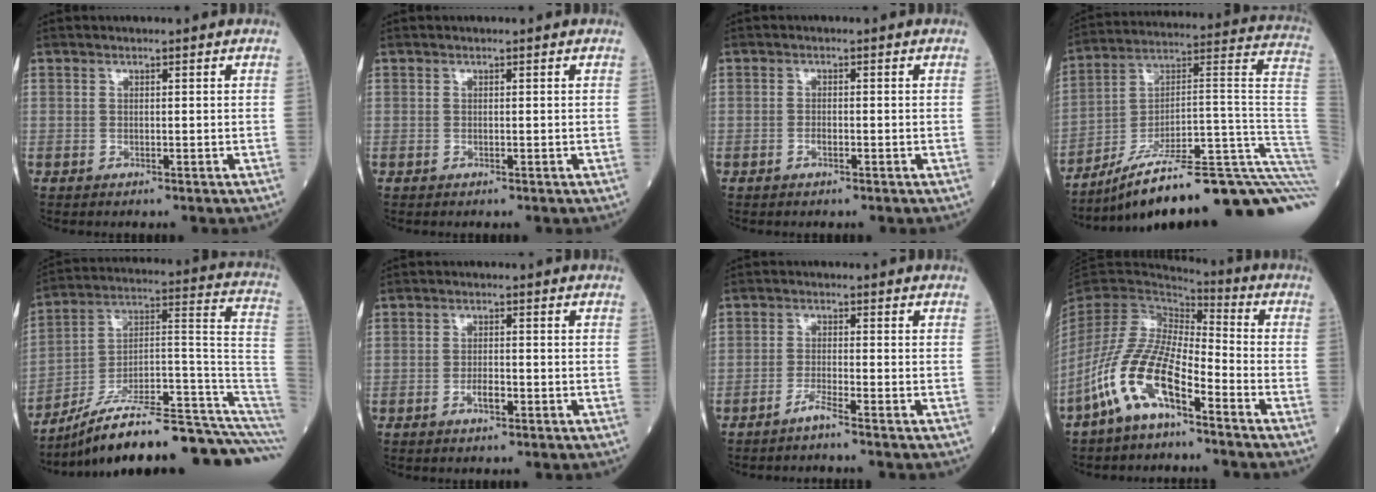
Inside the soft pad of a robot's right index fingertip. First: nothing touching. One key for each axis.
{"total": 0.0}
{"total": 1.1, "fx": -0.5, "fy": 0.4, "fz": 0.9, "tx": -0.016, "ty": 0.002, "tz": -0.009}
{"total": 31.3, "fx": -22.3, "fy": 1.6, "fz": 21.9, "tx": -0.176, "ty": 0.019, "tz": -0.329}
{"total": 25.0, "fx": -20.6, "fy": 1.2, "fz": 14.1, "tx": -0.124, "ty": 0.040, "tz": -0.317}
{"total": 2.3, "fx": -1.1, "fy": 0.7, "fz": 1.9, "tx": -0.031, "ty": 0.003, "tz": -0.017}
{"total": 2.3, "fx": -1.9, "fy": -0.6, "fz": 1.1, "tx": -0.026, "ty": -0.001, "tz": -0.041}
{"total": 12.3, "fx": -6.9, "fy": 3.6, "fz": 9.4, "tx": -0.208, "ty": -0.002, "tz": -0.139}